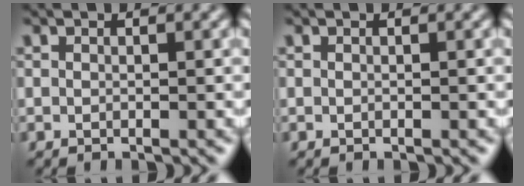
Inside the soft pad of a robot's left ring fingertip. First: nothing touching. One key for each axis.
{"total": 0.0}